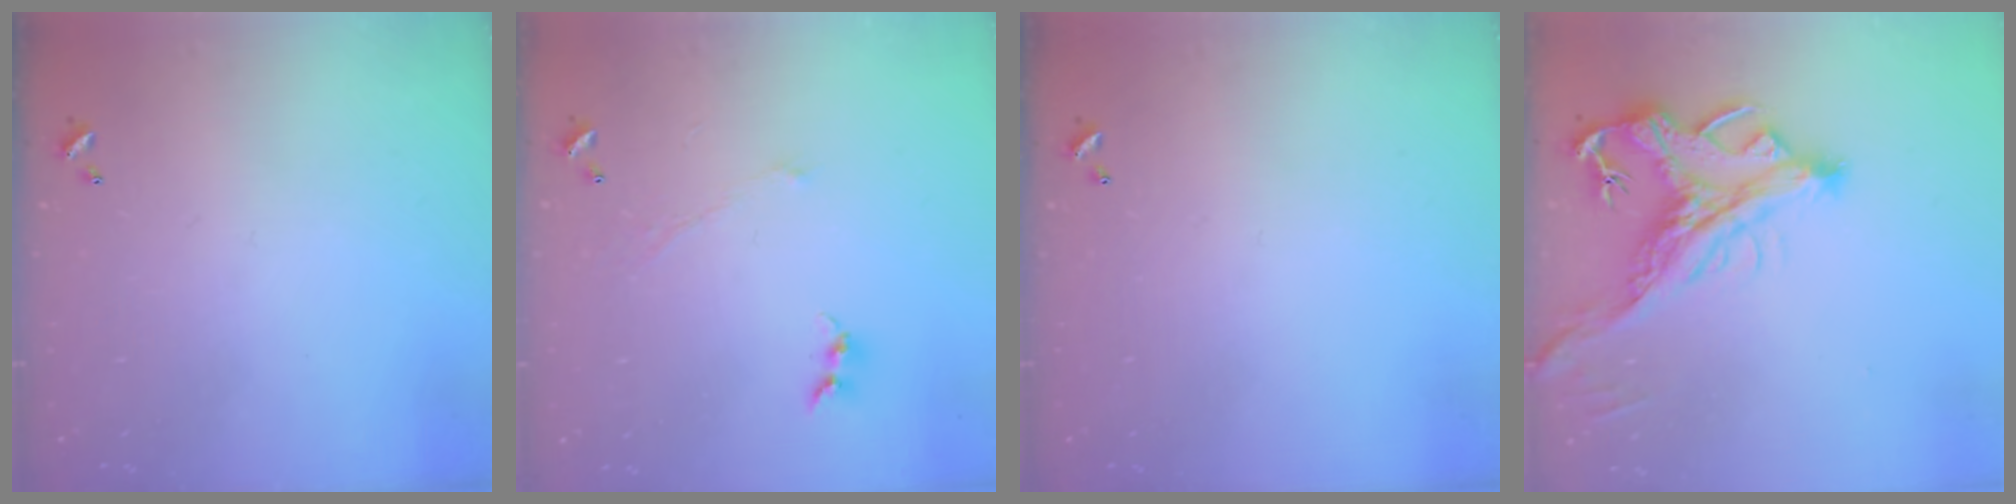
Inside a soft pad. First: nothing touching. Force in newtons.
{"total": 0.0}
{"total": 0.0}
{"total": 4.6, "press": 4.4, "slide": 1.4}